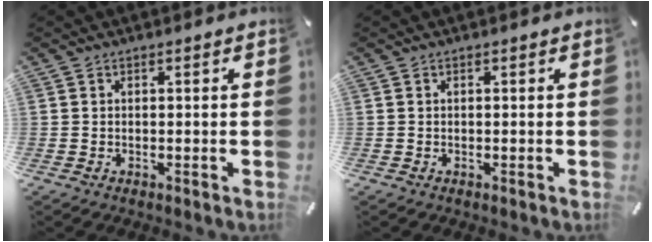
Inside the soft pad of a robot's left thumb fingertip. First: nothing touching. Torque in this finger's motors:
{"motor_torque": [0.00, 0.00, 0.00, 0.00, 0.00]}